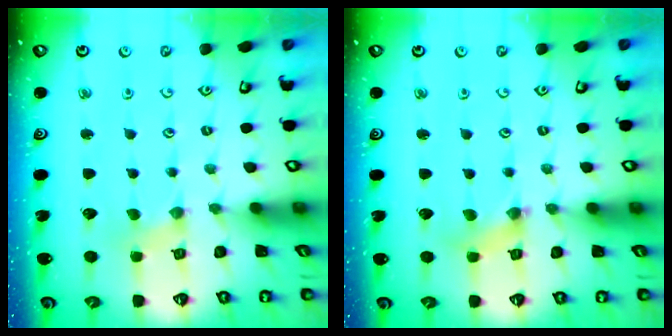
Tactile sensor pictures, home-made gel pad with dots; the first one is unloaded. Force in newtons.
{"total": 1.5, "press": 1.4, "slide": 0.3}